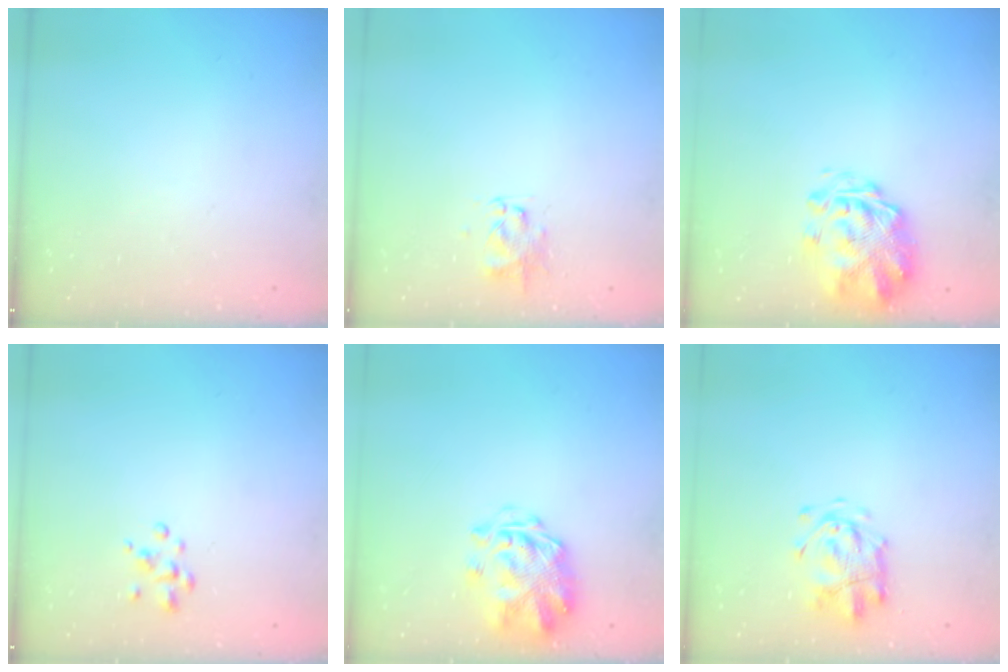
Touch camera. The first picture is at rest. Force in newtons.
{"total": 2.8, "press": 2.6, "slide": 0.8}
{"total": 2.9, "press": 2.5, "slide": 1.5}
{"total": 2.6, "press": 2.5, "slide": 0.5}
{"total": 3.3, "press": 2.9, "slide": 1.5}
{"total": 3.8, "press": 3.7, "slide": 0.4}